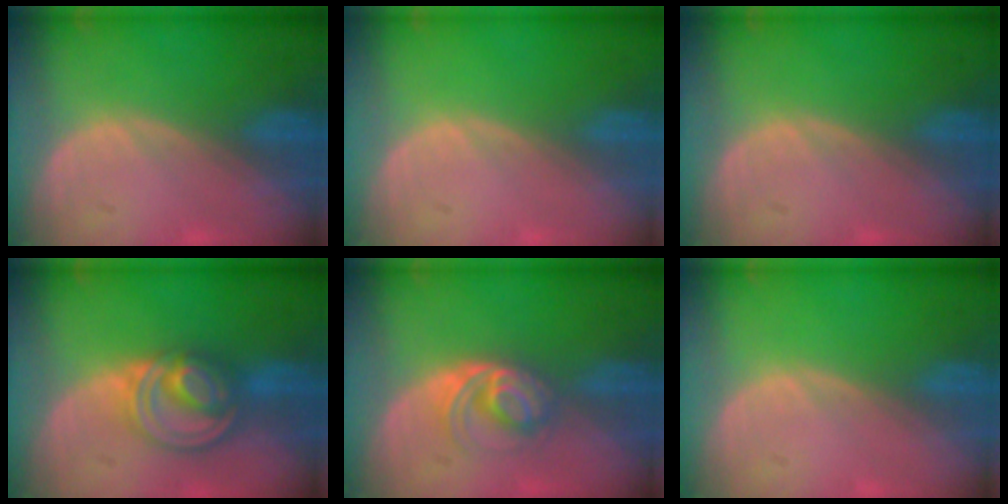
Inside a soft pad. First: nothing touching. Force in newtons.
{"total": 0.0}
{"total": 0.0}
{"total": 8.0, "press": 6.8, "slide": 4.1}
{"total": 5.2, "press": 4.9, "slide": 1.7}
{"total": 0.0}